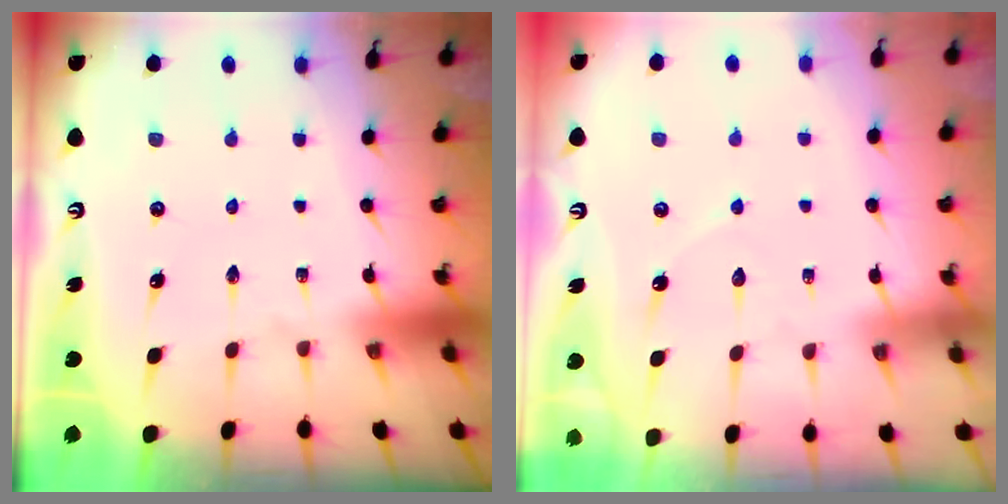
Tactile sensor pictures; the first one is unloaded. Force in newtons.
{"total": 3.9, "press": 3.9, "slide": 0.3}